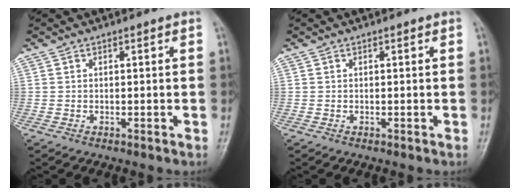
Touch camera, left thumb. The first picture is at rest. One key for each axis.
{"total": 0.0}